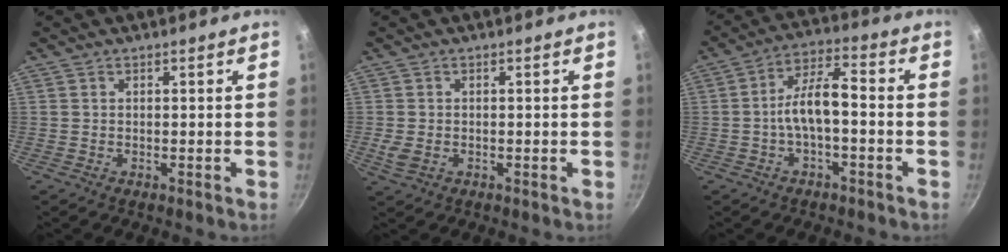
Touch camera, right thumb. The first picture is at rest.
{"total": 2.6, "force": [-0.6, 1.8, 1.8], "torque": [-0.044, -0.001, -0.009]}
{"total": 8.3, "force": [-1.4, 3.4, 7.4], "torque": [-0.139, 0.041, -0.031]}